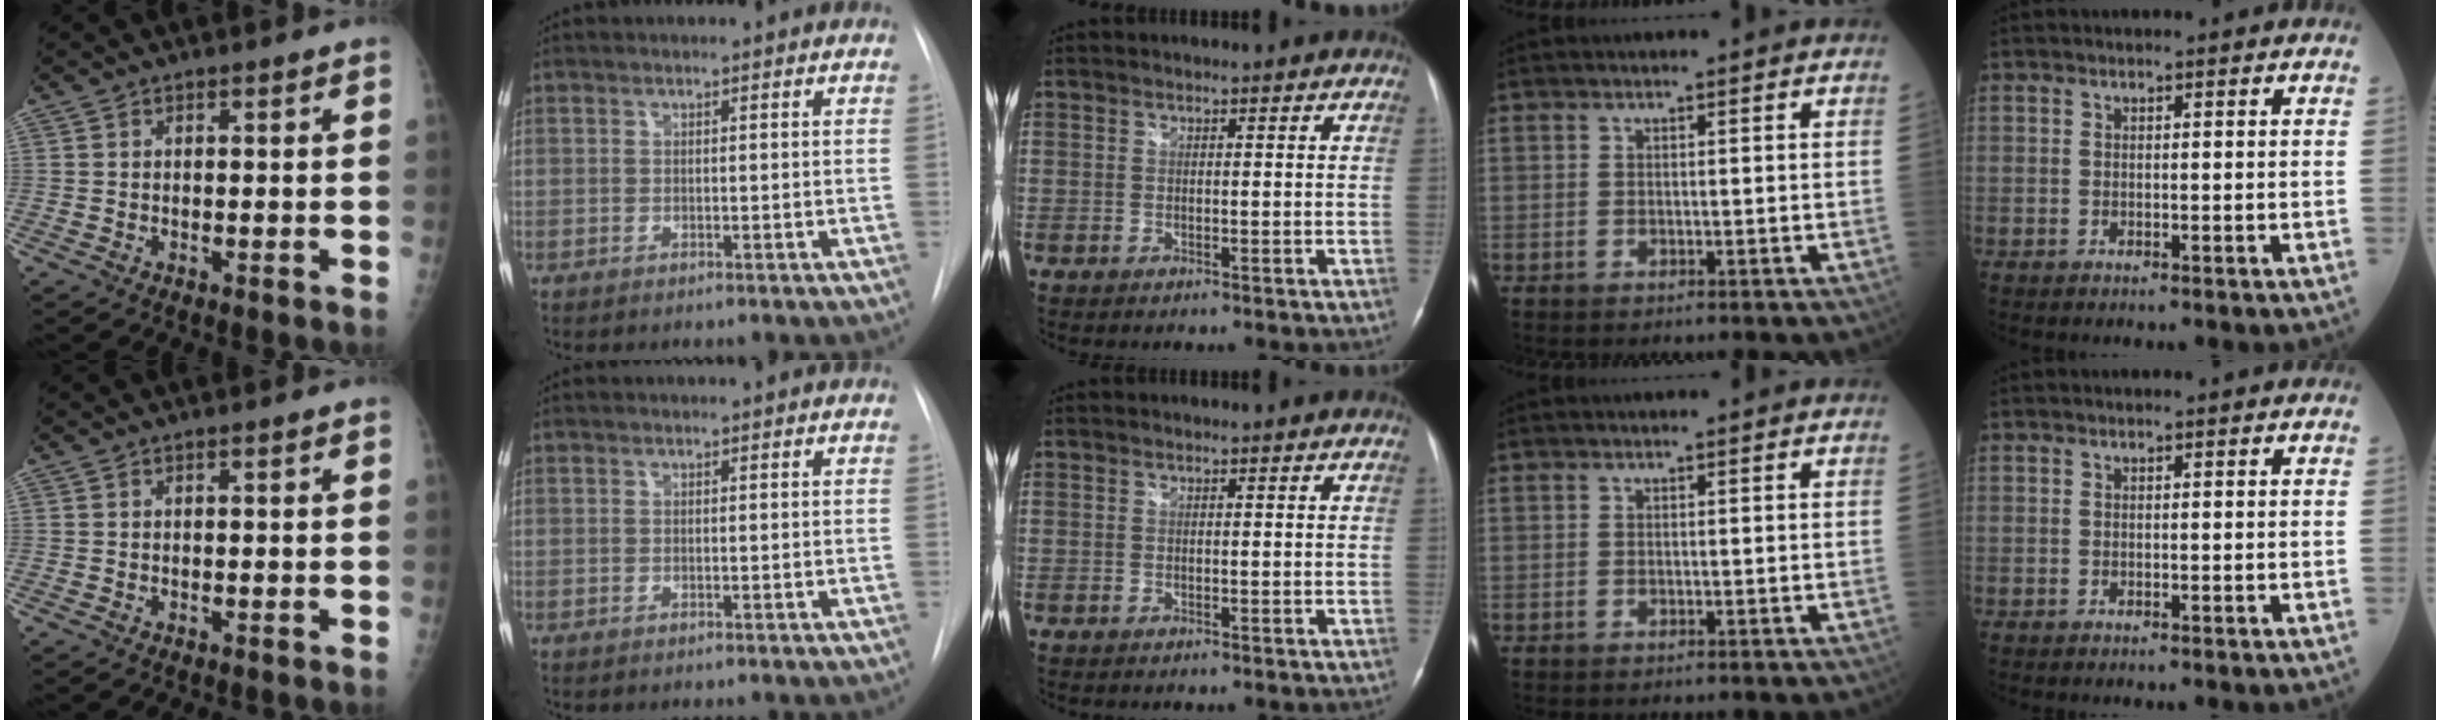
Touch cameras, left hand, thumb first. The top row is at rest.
{}